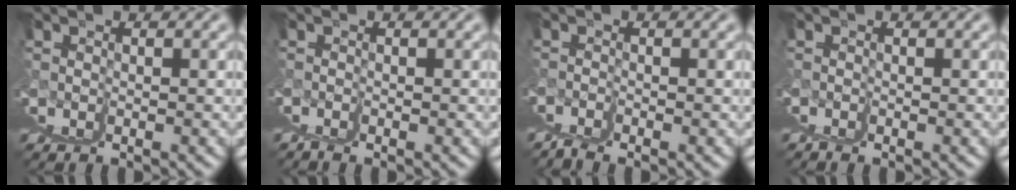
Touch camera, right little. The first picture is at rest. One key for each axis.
{"total": 1.9, "fx": 0.4, "fy": -1.8, "fz": -0.2, "tx": 0.018, "ty": 0.012, "tz": 0.004}
{"total": 3.1, "fx": 0.3, "fy": -3.1, "fz": 0.5, "tx": 0.014, "ty": 0.012, "tz": 0.011}
{"total": 1.6, "fx": 0.3, "fy": -1.5, "fz": -0.3, "tx": 0.015, "ty": 0.008, "tz": 0.003}